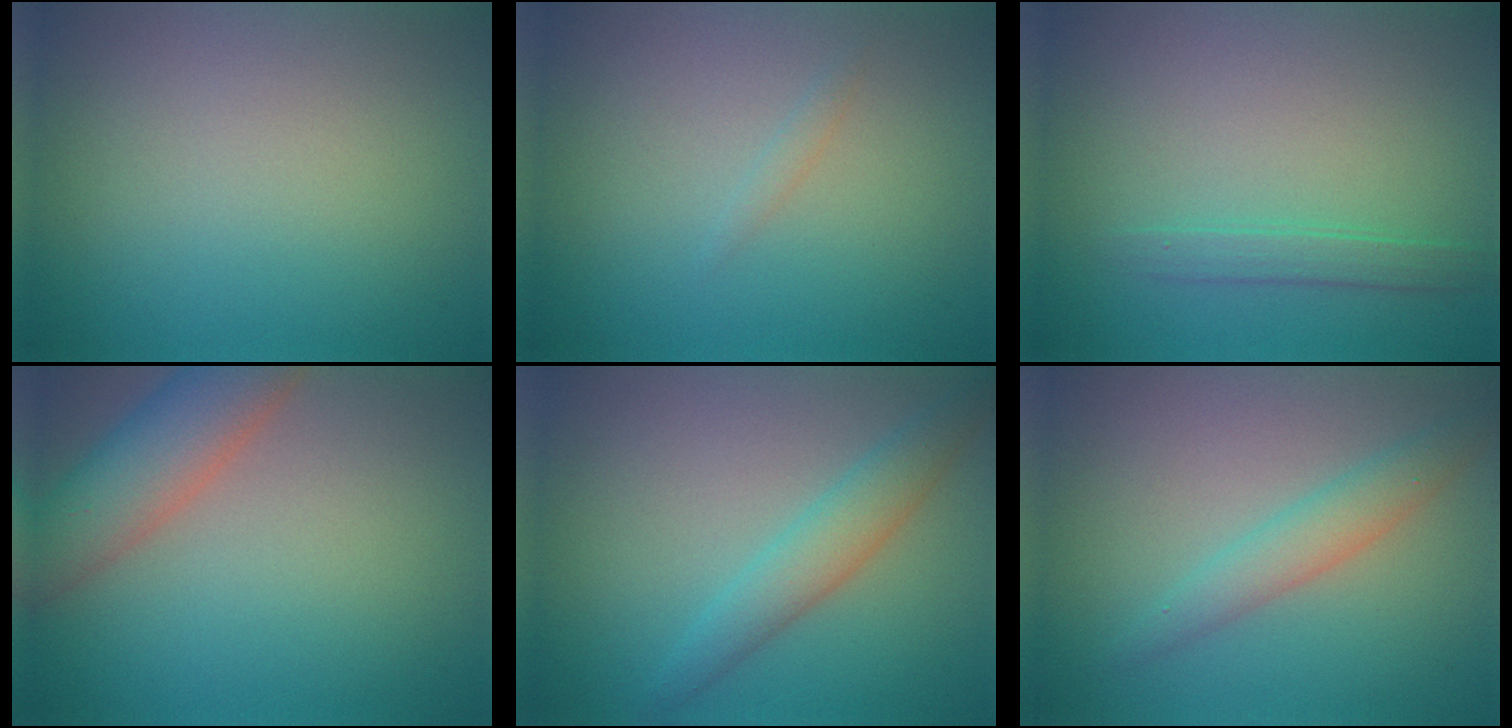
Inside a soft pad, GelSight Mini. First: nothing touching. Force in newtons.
{"total": 0.6, "press": 0.6, "slide": 0.0}
{"total": 1.6, "press": 1.6, "slide": 0.0}
{"total": 5.7, "press": 5.7, "slide": 0.2}
{"total": 3.0, "press": 3.0, "slide": 0.1}
{"total": 2.5, "press": 2.5, "slide": 0.0}